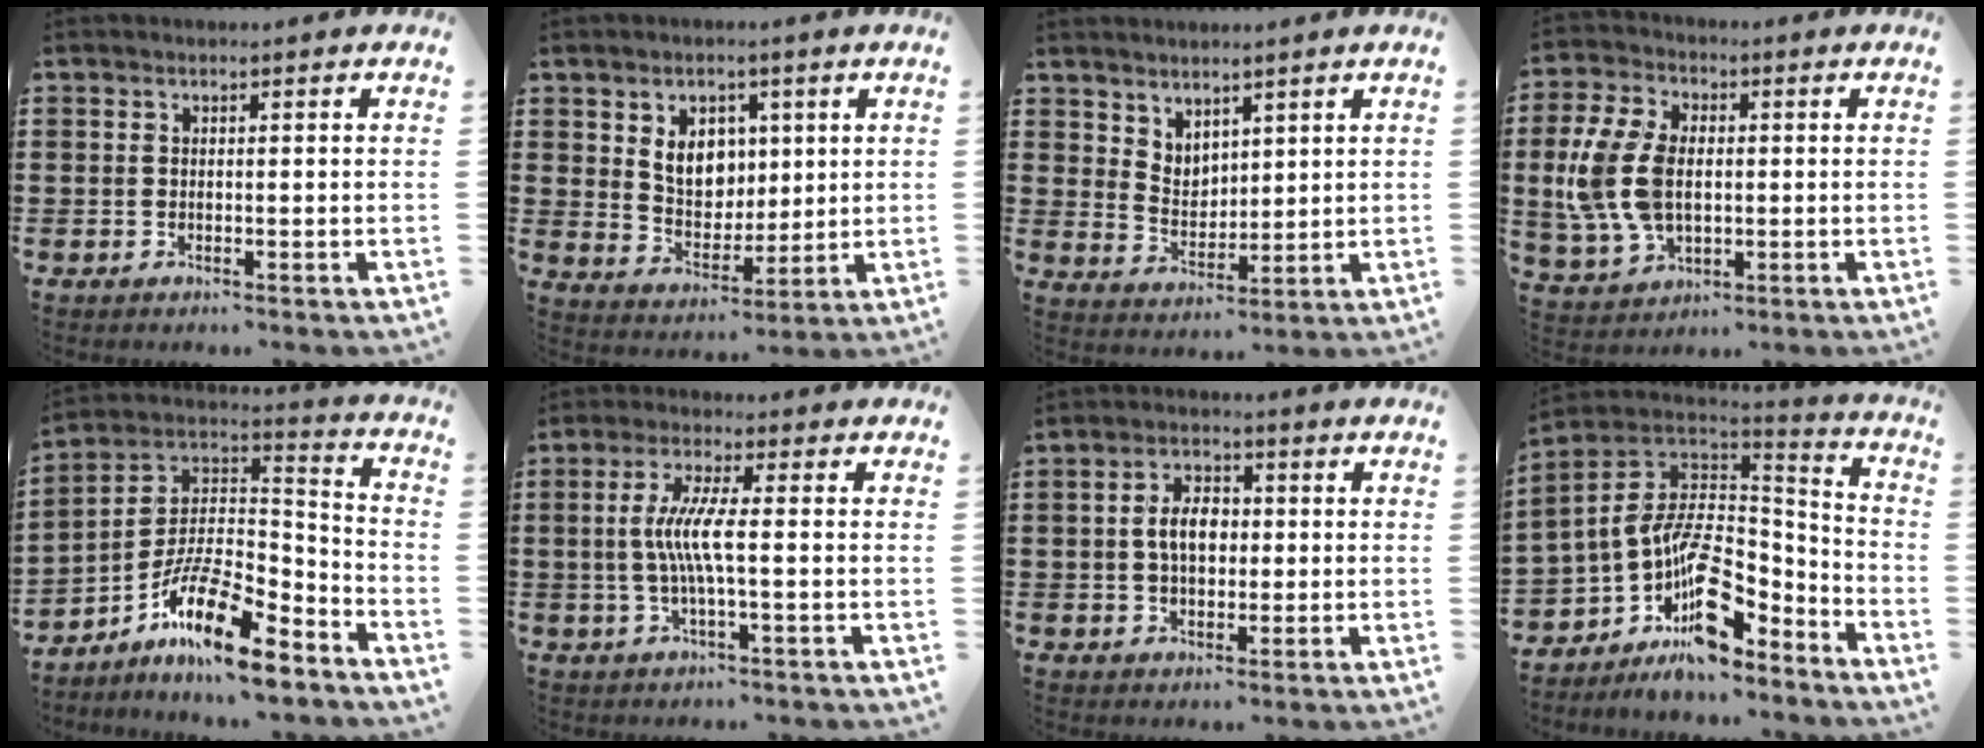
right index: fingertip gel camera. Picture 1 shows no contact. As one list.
[{"total": 6.7, "force": [2.1, 5.2, 3.6], "torque": [-0.075, 0.009, 0.035]}, {"total": 4.0, "force": [3.5, 2.0, 0.1], "torque": [-0.015, -0.006, 0.068]}, {"total": 11.0, "force": [0.2, 7.2, 8.3], "torque": [-0.212, 0.005, -0.004]}, {"total": 13.8, "force": [-9.1, 3.5, 9.8], "torque": [-0.189, 0.017, -0.171]}, {"total": 6.3, "force": [-0.4, 0.6, 6.3], "torque": [-0.127, -0.008, -0.015]}, {"total": 5.2, "force": [0.1, 3.1, 4.2], "torque": [-0.085, 0.006, -0.005]}, {"total": 12.2, "force": [-5.2, 6.9, 8.6], "torque": [-0.170, -0.001, -0.101]}]